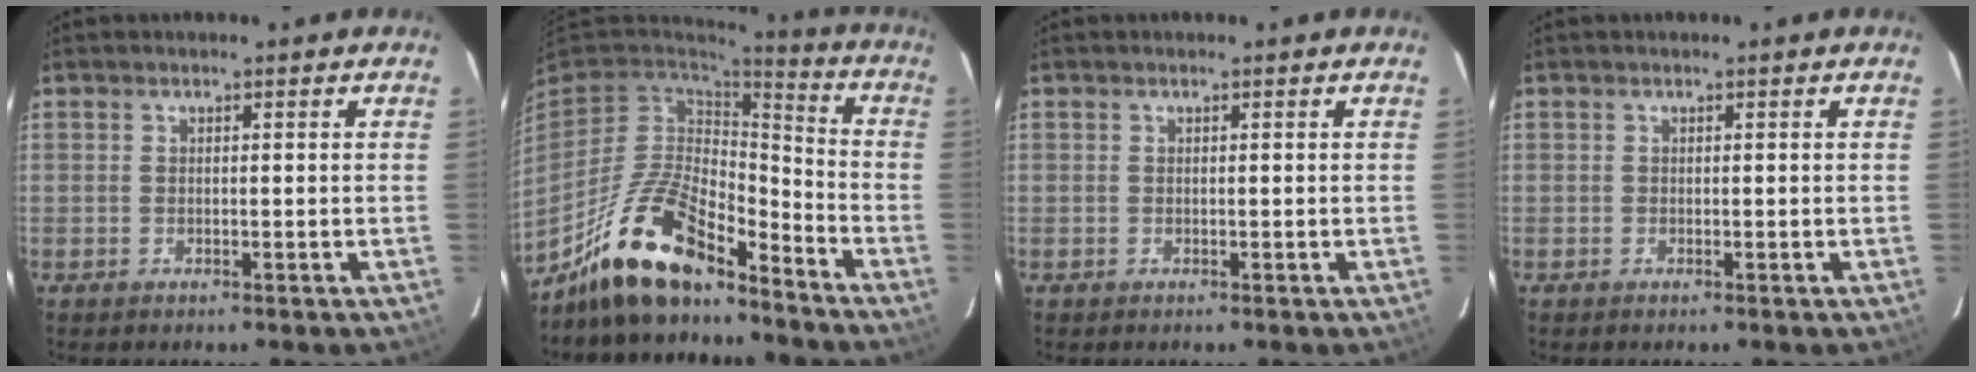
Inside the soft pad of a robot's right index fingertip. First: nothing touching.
{"total": 17.3, "force": [-13.1, 5.8, 9.8], "torque": [-0.212, -0.011, -0.242]}
{"total": 0.0}
{"total": 0.0}